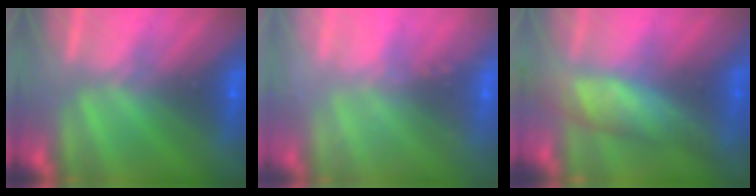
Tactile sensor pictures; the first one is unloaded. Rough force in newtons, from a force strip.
{"total": 2.4}
{"total": 7.8}